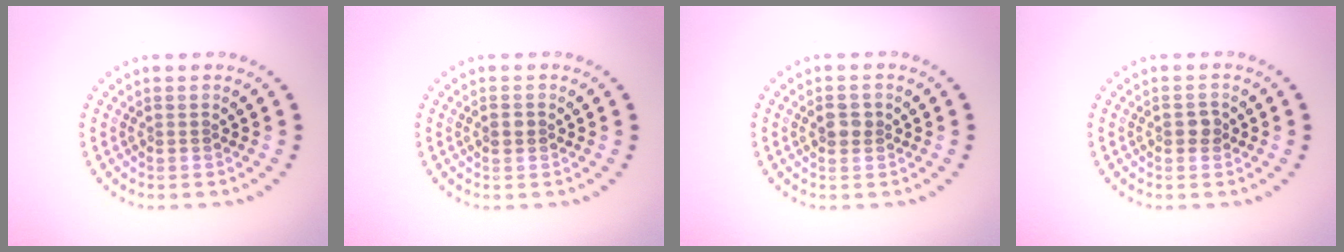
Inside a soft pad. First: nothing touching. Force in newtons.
{"total": 1.2, "press": 1.2, "slide": 0.0}
{"total": 1.6, "press": 1.6, "slide": 0.3}
{"total": 1.3, "press": 1.3, "slide": 0.1}